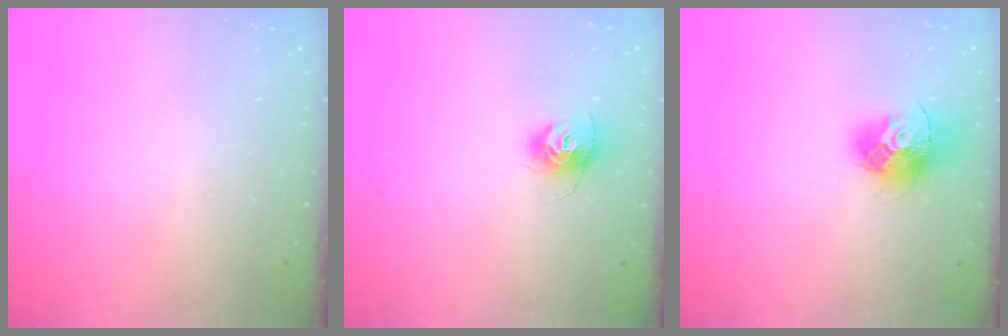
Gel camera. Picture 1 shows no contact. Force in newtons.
{"total": 10.3, "press": 10.3, "slide": 0.4}
{"total": 13.8, "press": 13.8, "slide": 1.3}